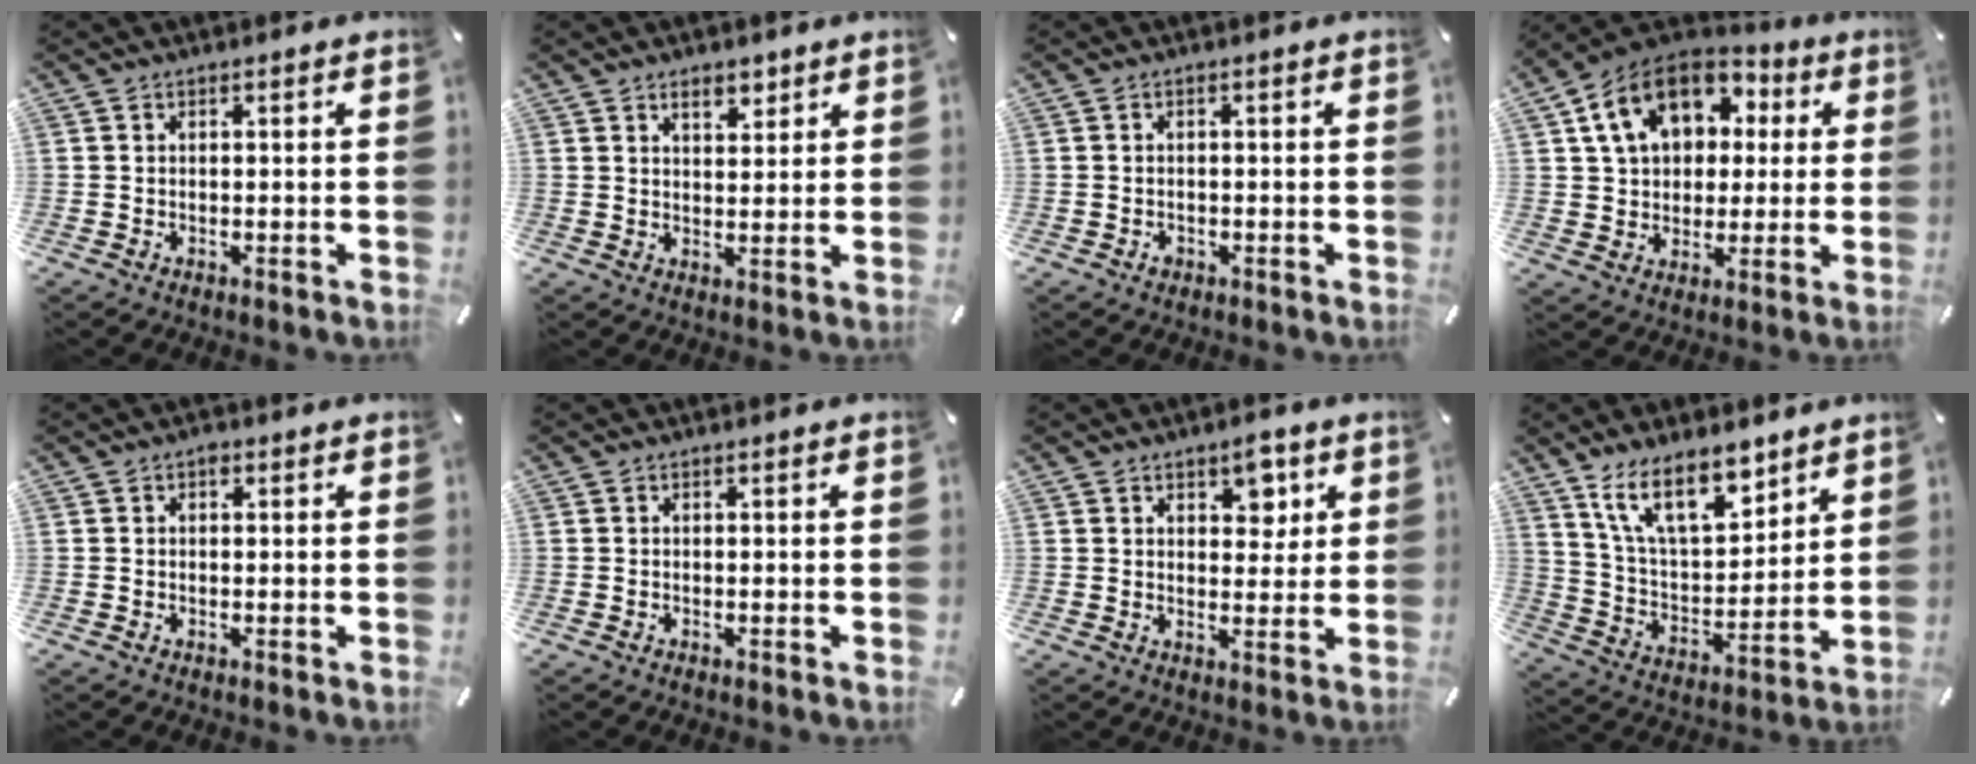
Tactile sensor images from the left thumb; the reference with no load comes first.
{"total": 4.4, "force": [3.0, 2.4, 2.1], "torque": [-0.025, -0.009, 0.050]}
{"total": 1.2, "force": [-0.5, 1.0, 0.6], "torque": [-0.013, 0.003, -0.011]}
{"total": 14.8, "force": [4.8, 11.5, 7.9], "torque": [-0.146, -0.001, 0.092]}
{"total": 1.0, "force": [0.3, 0.8, 0.5], "torque": [-0.004, 0.003, 0.002]}
{"total": 0.0}
{"total": 6.2, "force": [3.4, 3.9, 3.4], "torque": [-0.013, -0.016, 0.048]}
{"total": 15.5, "force": [11.3, 6.6, 8.3], "torque": [-0.157, -0.059, 0.206]}